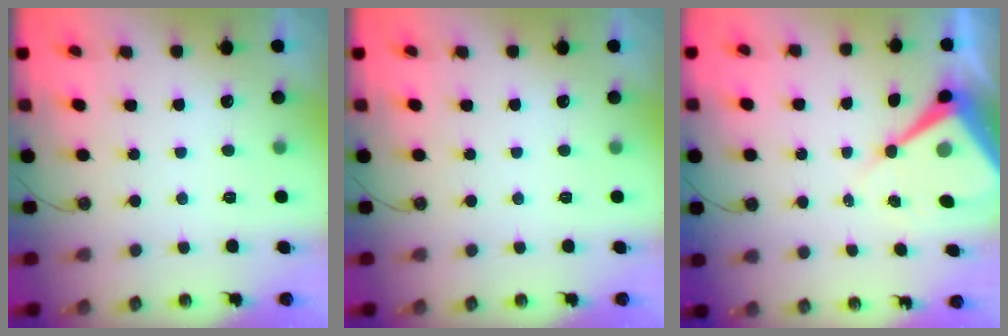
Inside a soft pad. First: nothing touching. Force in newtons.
{"total": 0.0}
{"total": 10.0, "press": 9.9, "slide": 1.1}